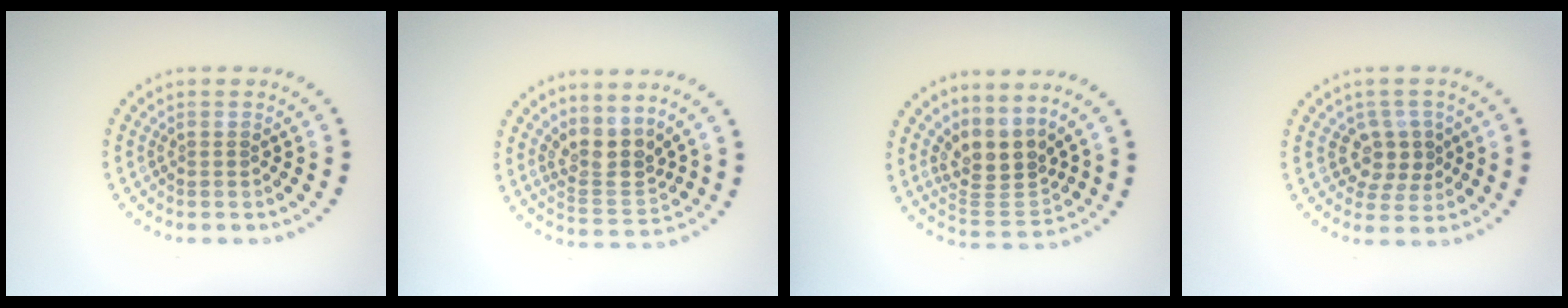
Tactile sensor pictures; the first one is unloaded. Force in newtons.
{"total": 3.2, "press": 2.6, "slide": 1.9}
{"total": 4.0, "press": 3.1, "slide": 2.5}
{"total": 2.8, "press": 2.6, "slide": 1.2}